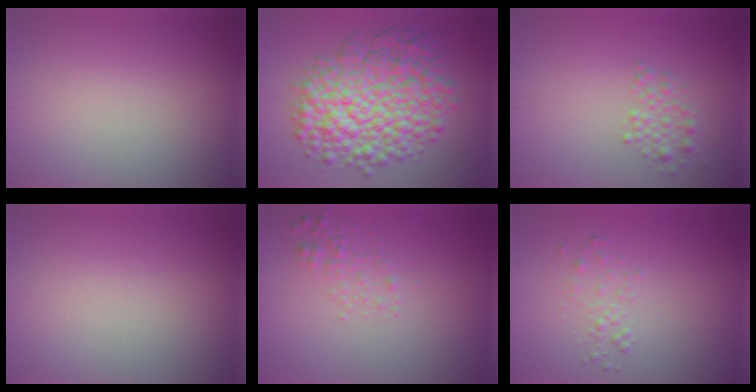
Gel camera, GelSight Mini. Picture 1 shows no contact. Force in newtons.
{"total": 9.9, "press": 9.9, "slide": 0.2}
{"total": 1.7, "press": 1.7, "slide": 0.1}
{"total": 0.0}
{"total": 1.5, "press": 1.5, "slide": 0.1}
{"total": 1.0, "press": 1.0, "slide": 0.1}